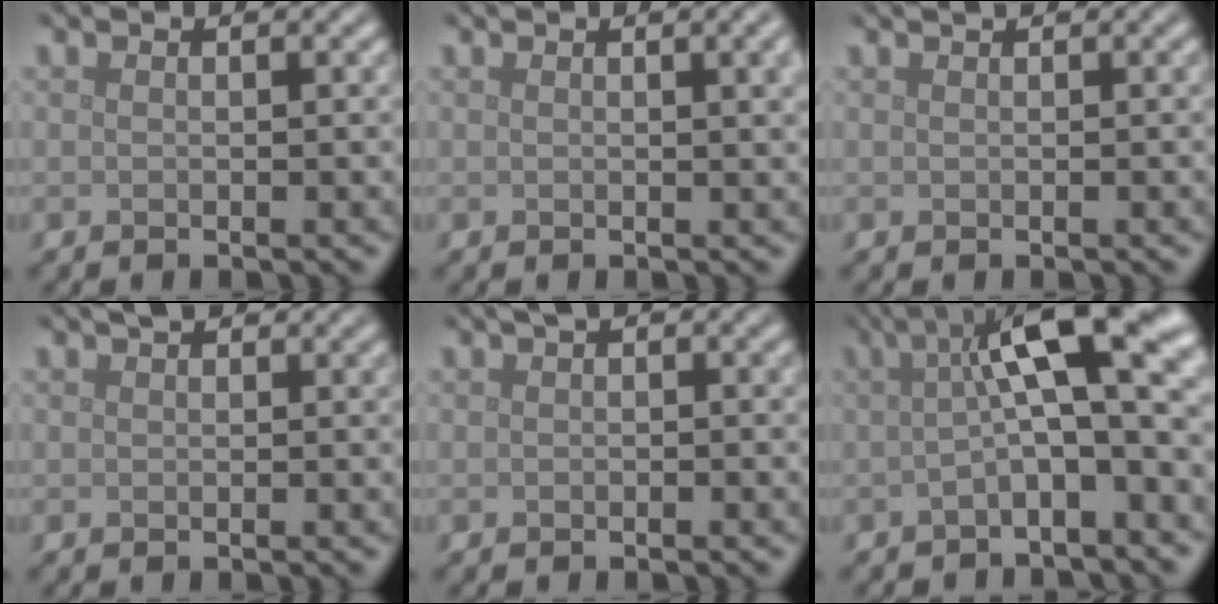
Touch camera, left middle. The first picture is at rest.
{"total": 3.2, "force": [0.9, 1.2, 2.9], "torque": [-0.023, 0.004, 0.013]}
{"total": 1.1, "force": [0.6, 0.4, 0.8], "torque": [-0.012, 0.001, 0.006]}
{"total": 0.6, "force": [0.4, 0.3, 0.5], "torque": [-0.007, -0.001, 0.005]}
{"total": 1.1, "force": [0.2, 0.5, 1.0], "torque": [-0.011, 0.002, 0.003]}
{"total": 10.4, "force": [1.5, 2.8, 10.0], "torque": [-0.136, 0.023, 0.013]}